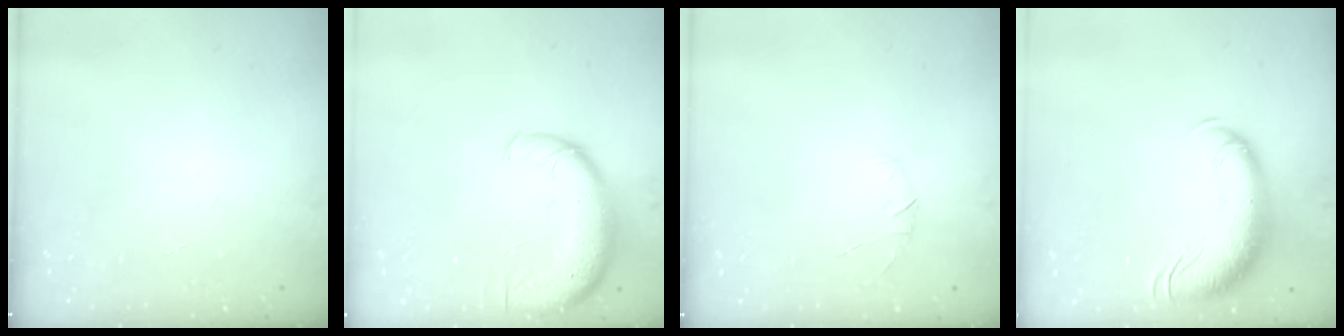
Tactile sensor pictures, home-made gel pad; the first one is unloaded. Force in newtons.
{"total": 12.4, "press": 12.0, "slide": 3.1}
{"total": 5.2, "press": 5.0, "slide": 1.4}
{"total": 13.8, "press": 13.4, "slide": 3.2}